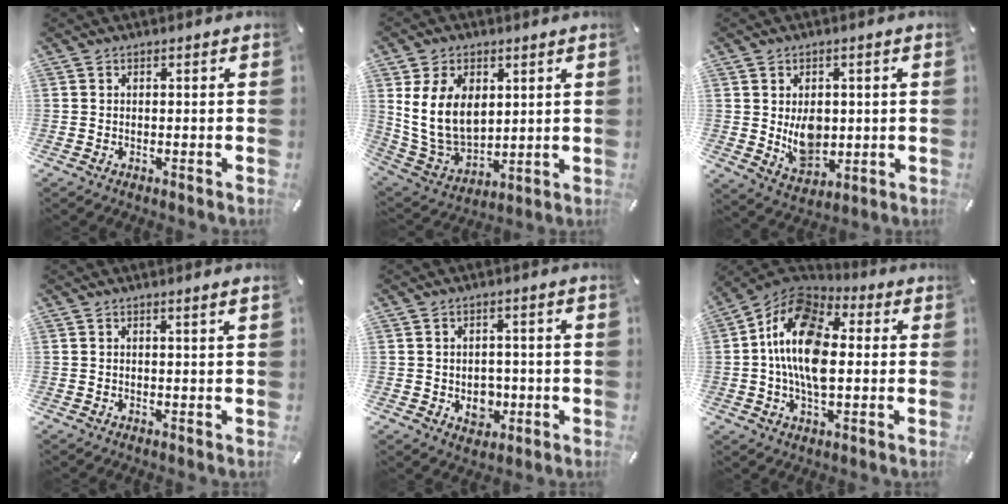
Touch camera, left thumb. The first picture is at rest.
{"total": 13.3, "force": [3.8, 9.9, 7.9], "torque": [-0.175, -0.010, 0.072]}
{"total": 8.5, "force": [0.6, 6.8, 5.2], "torque": [-0.066, -0.008, 0.011]}
{"total": 1.2, "force": [0.7, -0.2, 0.9], "torque": [-0.016, -0.002, 0.013]}
{"total": 5.8, "force": [-0.8, 5.0, 2.9], "torque": [-0.020, 0.000, -0.013]}
{"total": 16.1, "force": [0.3, 10.1, 12.5], "torque": [-0.248, 0.003, -0.001]}